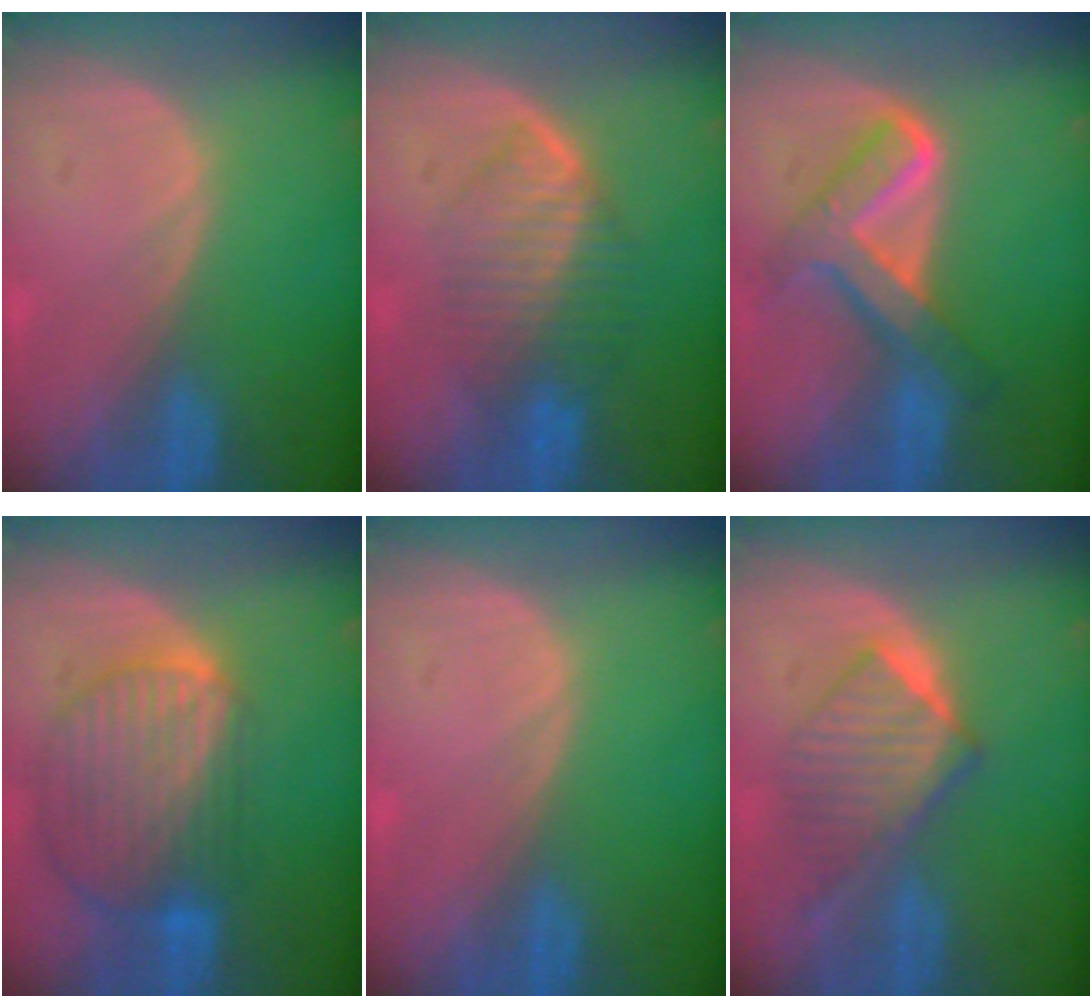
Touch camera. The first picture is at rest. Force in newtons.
{"total": 6.6, "press": 6.5, "slide": 1.3}
{"total": 7.6, "press": 7.5, "slide": 0.4}
{"total": 10.4, "press": 8.8, "slide": 5.5}
{"total": 0.0}
{"total": 6.5, "press": 6.4, "slide": 1.0}